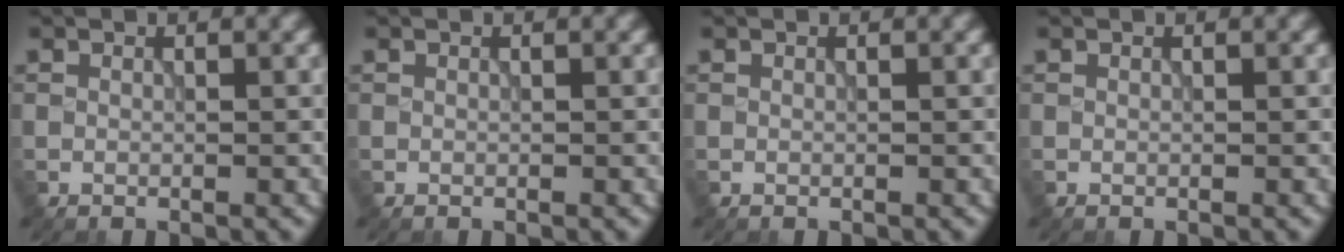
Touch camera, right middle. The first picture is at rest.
{"total": 0.0}
{"total": 0.0}
{"total": 0.0}